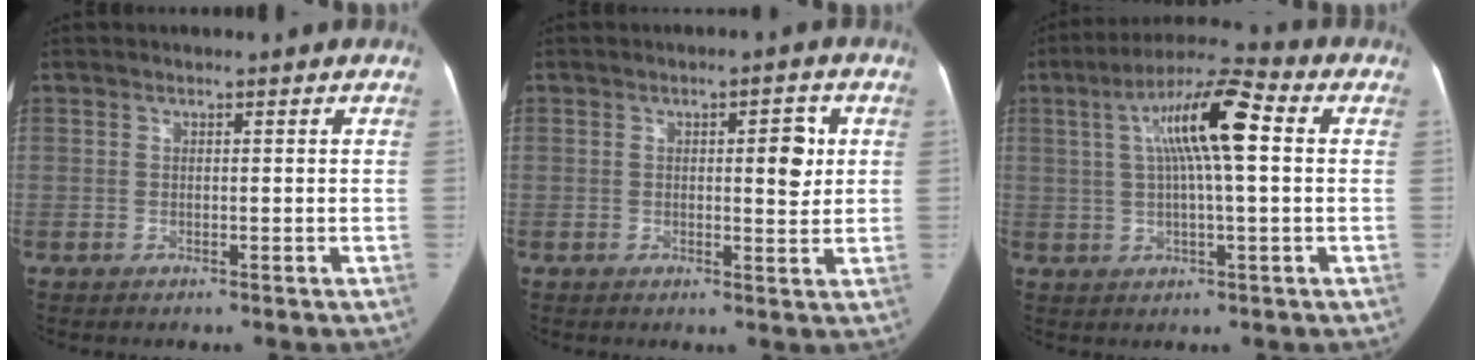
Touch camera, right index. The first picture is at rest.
{"total": 4.6, "force": [1.0, 1.4, 4.3], "torque": [-0.054, 0.003, 0.011]}
{"total": 11.8, "force": [2.3, 1.4, 11.5], "torque": [-0.209, 0.027, 0.034]}